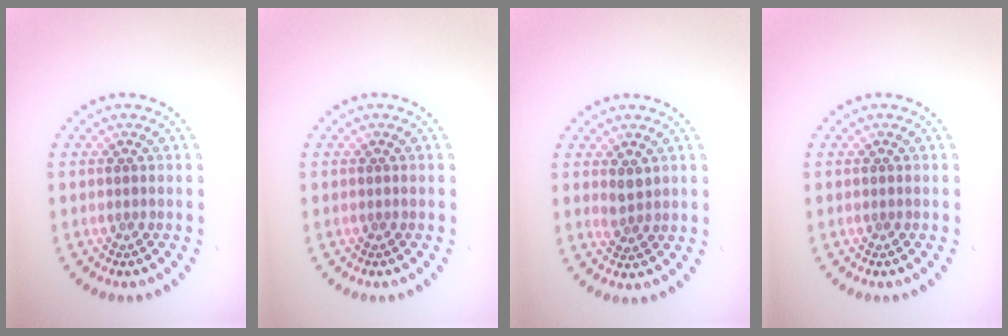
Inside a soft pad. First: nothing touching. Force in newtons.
{"total": 0.0}
{"total": 1.5, "press": 1.4, "slide": 0.4}
{"total": 0.0}